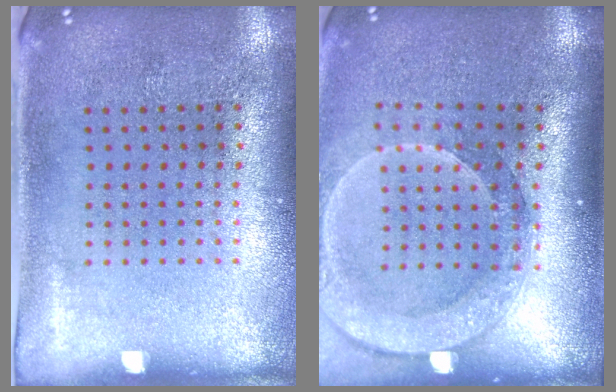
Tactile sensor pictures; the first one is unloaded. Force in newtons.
{"total": 2.5, "press": 2.0, "slide": 1.5}